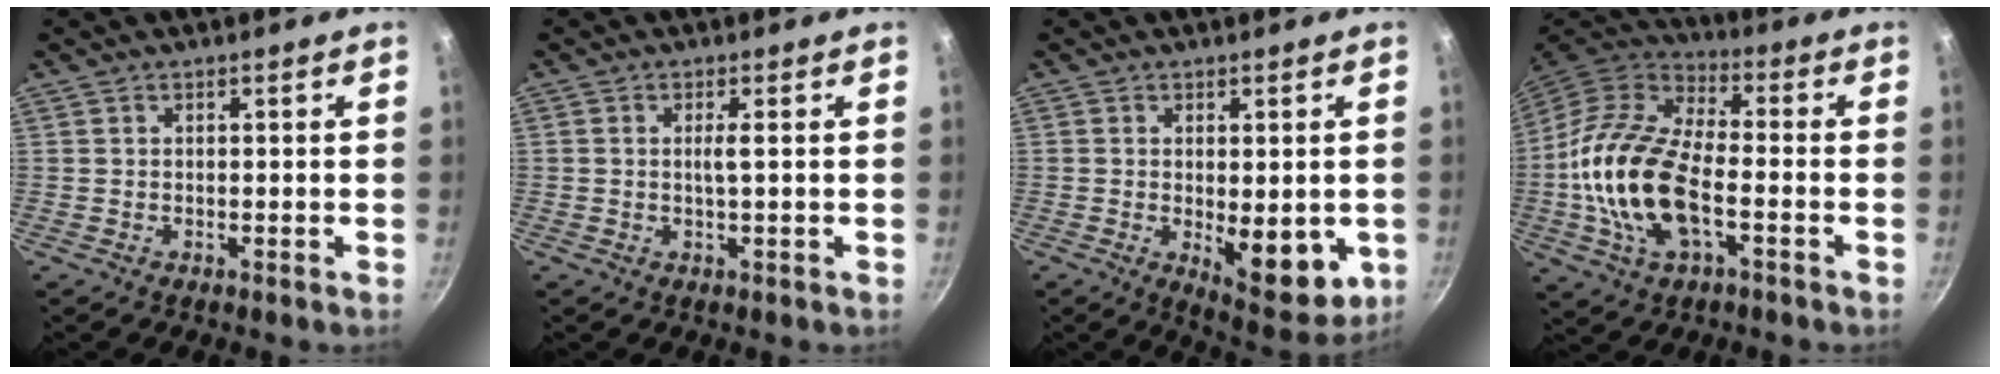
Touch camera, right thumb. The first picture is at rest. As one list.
[{"total": 1.9, "force": [0.1, 0.0, 1.9], "torque": [-0.039, 0.000, 0.002]}, {"total": 11.8, "force": [-1.7, 5.3, 10.4], "torque": [-0.114, -0.016, -0.010]}, {"total": 19.4, "force": [-3.9, 9.9, 16.2], "torque": [-0.306, 0.031, -0.084]}]